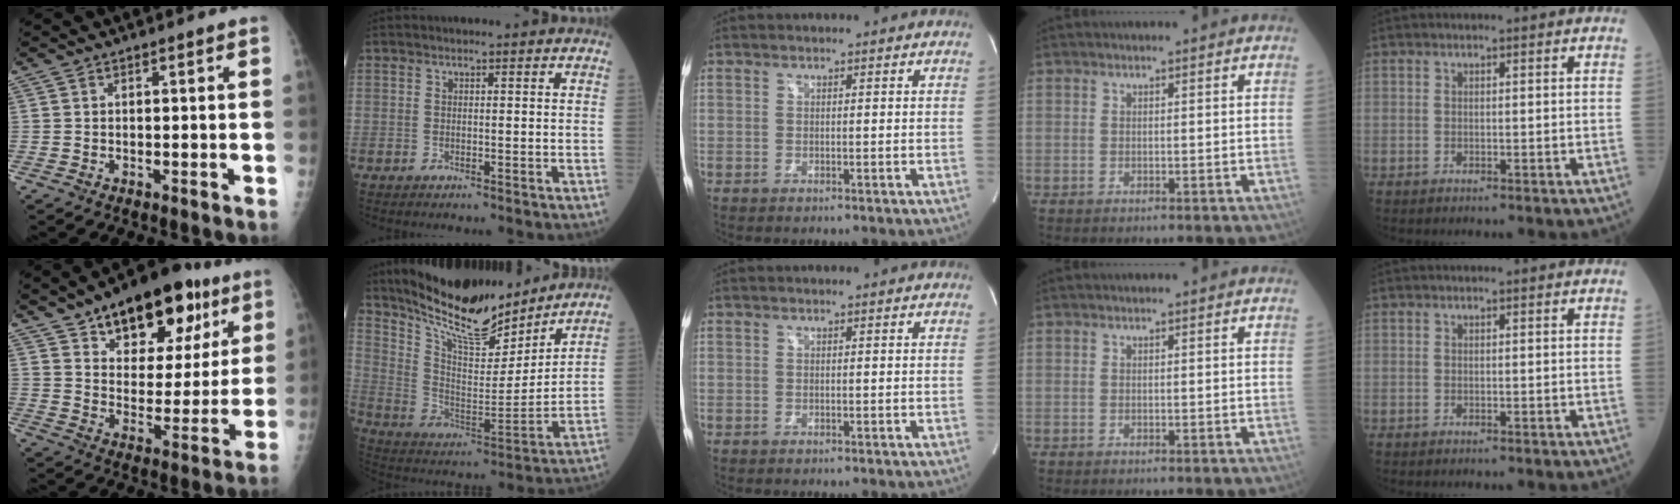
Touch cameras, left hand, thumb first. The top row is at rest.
{"thumb": {"total": 22.1, "force": [12.6, 11.6, 13.9], "torque": [-0.158, -0.031, 0.192]}, "index": {"total": 16.6, "force": [14.6, 3.3, 7.3], "torque": [-0.134, -0.010, 0.257]}}